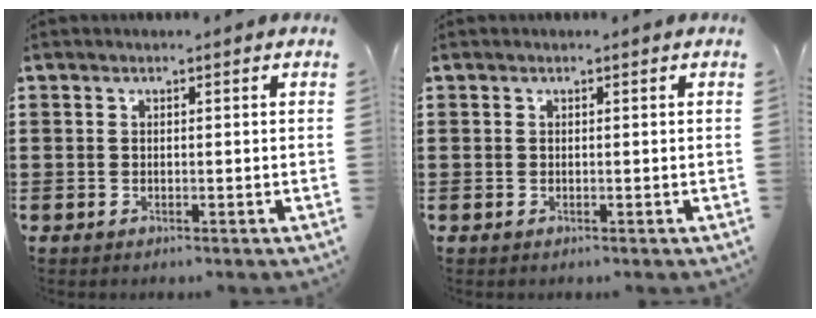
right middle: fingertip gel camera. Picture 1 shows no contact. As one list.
[{"total": 0.0}]